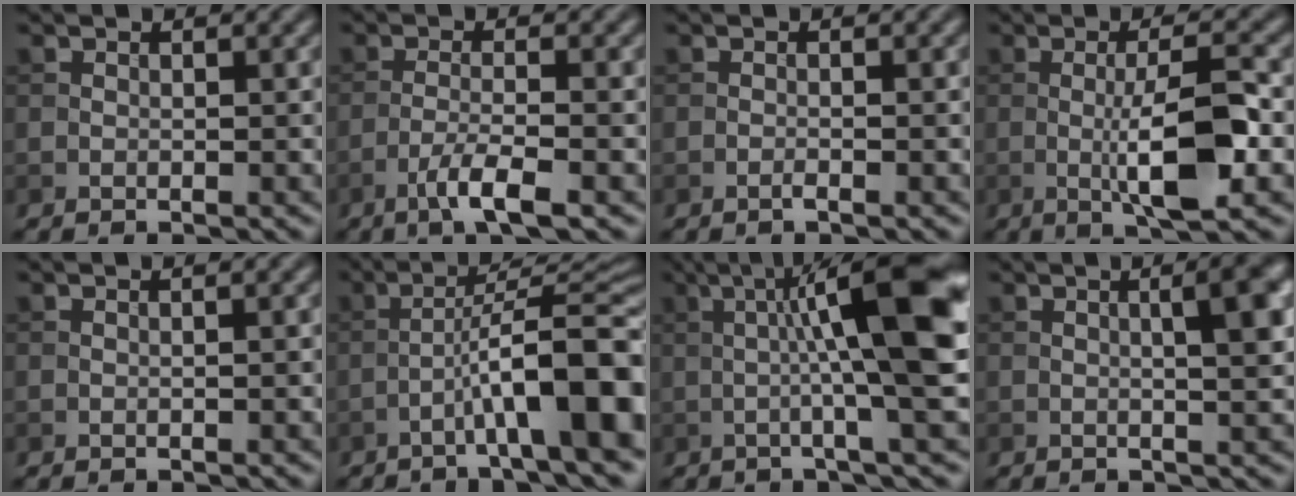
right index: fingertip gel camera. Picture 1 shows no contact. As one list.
[{"total": 3.8, "force": [-2.1, 0.5, 3.1], "torque": [-0.059, 0.005, -0.047]}, {"total": 0.8, "force": [-0.5, 0.1, 0.6], "torque": [-0.011, 0.002, -0.011]}, {"total": 6.9, "force": [-1.0, 1.5, 6.7], "torque": [-0.112, 0.001, -0.019]}, {"total": 0.8, "force": [0.0, 0.2, 0.8], "torque": [-0.010, 0.001, -0.002]}, {"total": 10.1, "force": [-3.4, 1.7, 9.3], "torque": [-0.132, 0.027, -0.054]}, {"total": 11.8, "force": [1.4, 1.7, 11.6], "torque": [-0.150, 0.019, 0.021]}, {"total": 4.6, "force": [0.7, 1.2, 4.4], "torque": [-0.045, 0.018, 0.003]}]